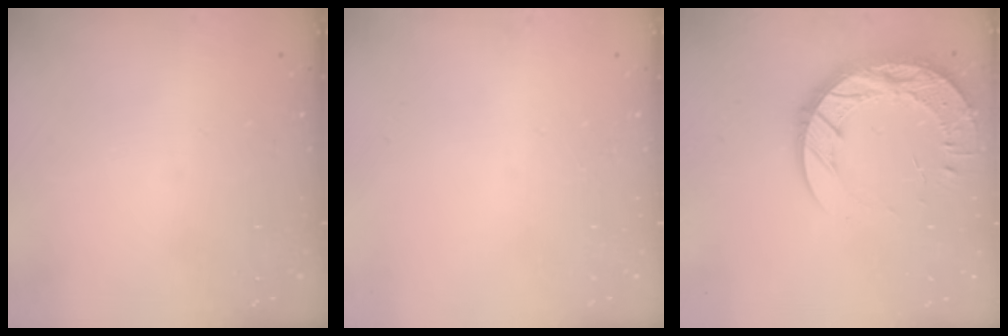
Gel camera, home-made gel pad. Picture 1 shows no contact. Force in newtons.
{"total": 0.0}
{"total": 18.6, "press": 18.5, "slide": 1.6}